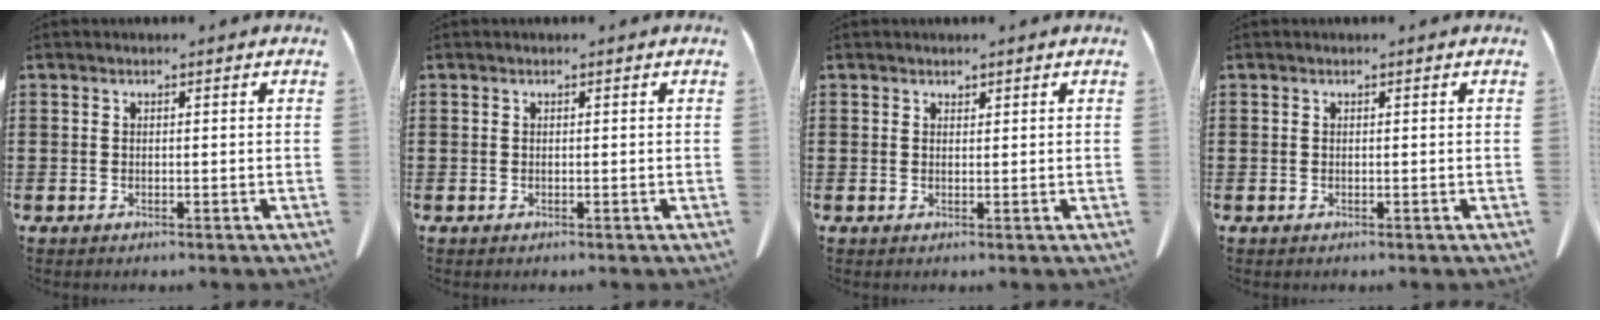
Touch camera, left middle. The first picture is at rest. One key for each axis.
{"total": 0.0}
{"total": 0.8, "fx": 0.8, "fy": 0.3, "fz": 0.0, "tx": -0.001, "ty": 0.000, "tz": 0.015}
{"total": 0.0}